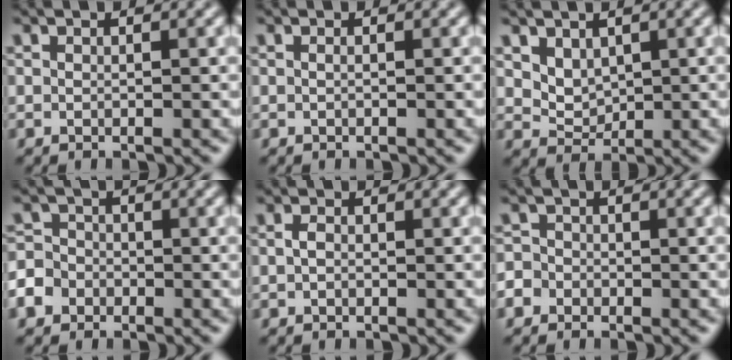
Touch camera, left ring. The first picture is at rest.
{"total": 0.0}
{"total": 2.1, "force": [1.1, 1.5, 1.0], "torque": [-0.023, -0.008, 0.027]}
{"total": 4.4, "force": [-2.4, 3.5, 1.2], "torque": [-0.017, -0.008, -0.050]}
{"total": 0.8, "force": [-0.1, 0.6, 0.6], "torque": [-0.013, 0.002, -0.002]}
{"total": 3.0, "force": [-1.7, 2.4, 0.6], "torque": [0.003, 0.002, -0.038]}